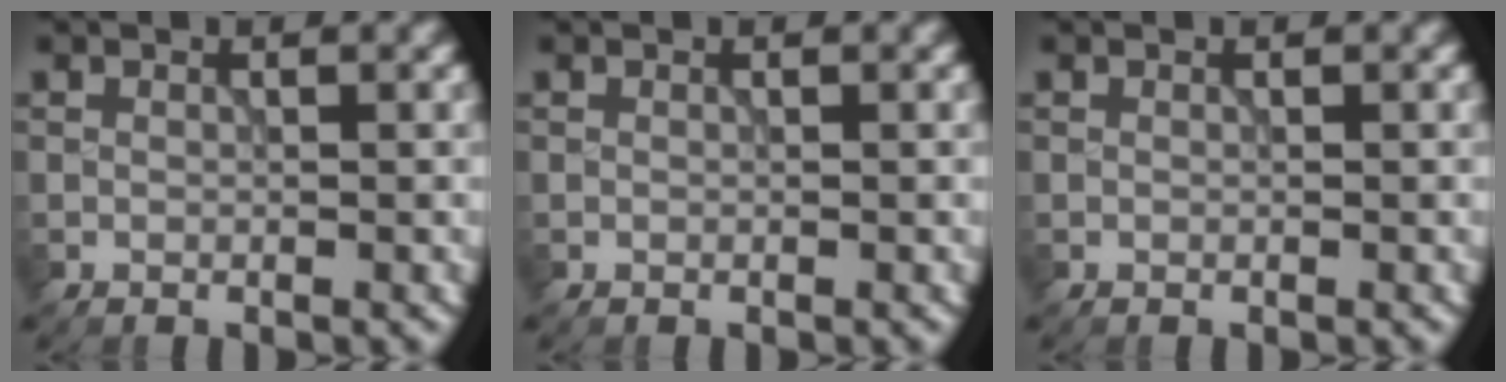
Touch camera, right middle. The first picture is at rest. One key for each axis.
{"total": 0.0}
{"total": 0.0}